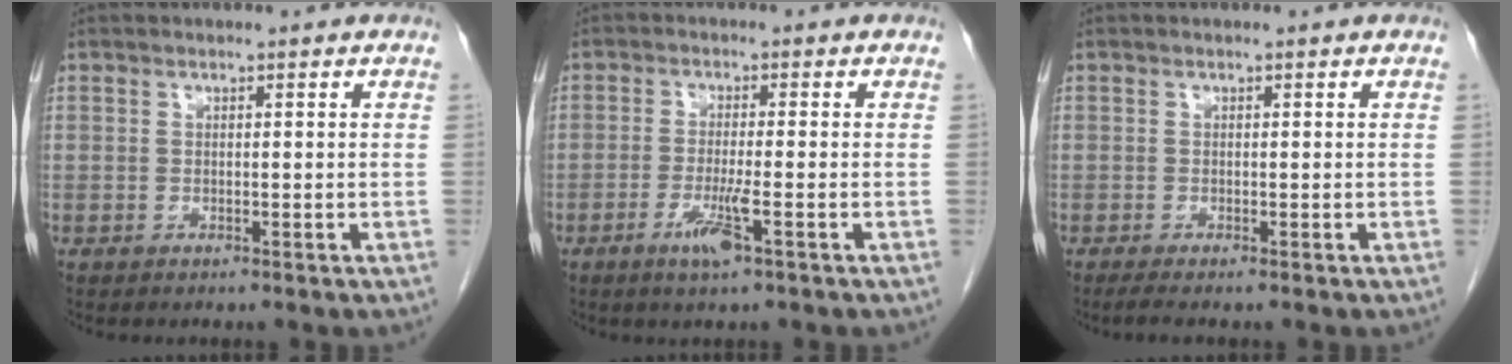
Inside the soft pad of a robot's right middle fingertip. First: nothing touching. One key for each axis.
{"total": 4.2, "fx": -2.0, "fy": -0.1, "fz": 3.7, "tx": -0.074, "ty": -0.010, "tz": -0.040}
{"total": 1.2, "fx": -0.9, "fy": -0.1, "fz": 0.8, "tx": -0.021, "ty": -0.005, "tz": -0.018}